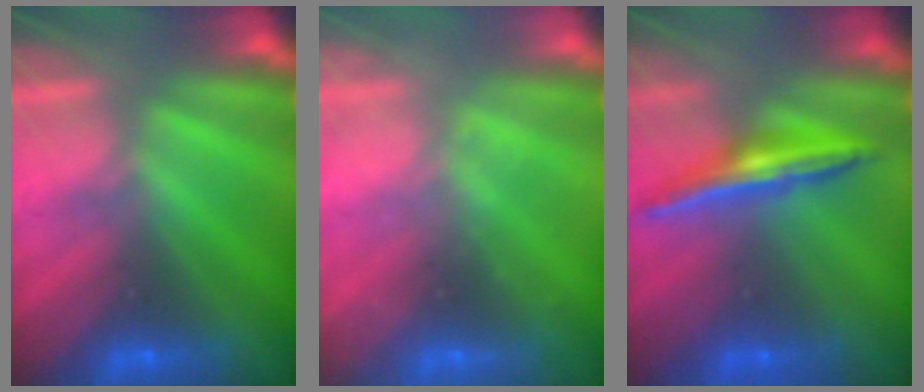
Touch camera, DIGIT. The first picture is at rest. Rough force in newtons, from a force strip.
{"total": 2.4}
{"total": 1.5}